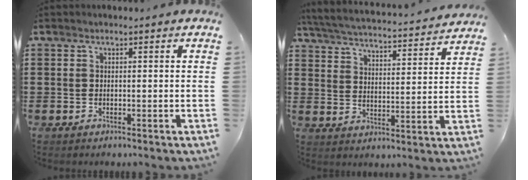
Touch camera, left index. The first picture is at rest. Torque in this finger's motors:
{"motor_torque": [2.14, 0.00, 0.74, 0.20]}